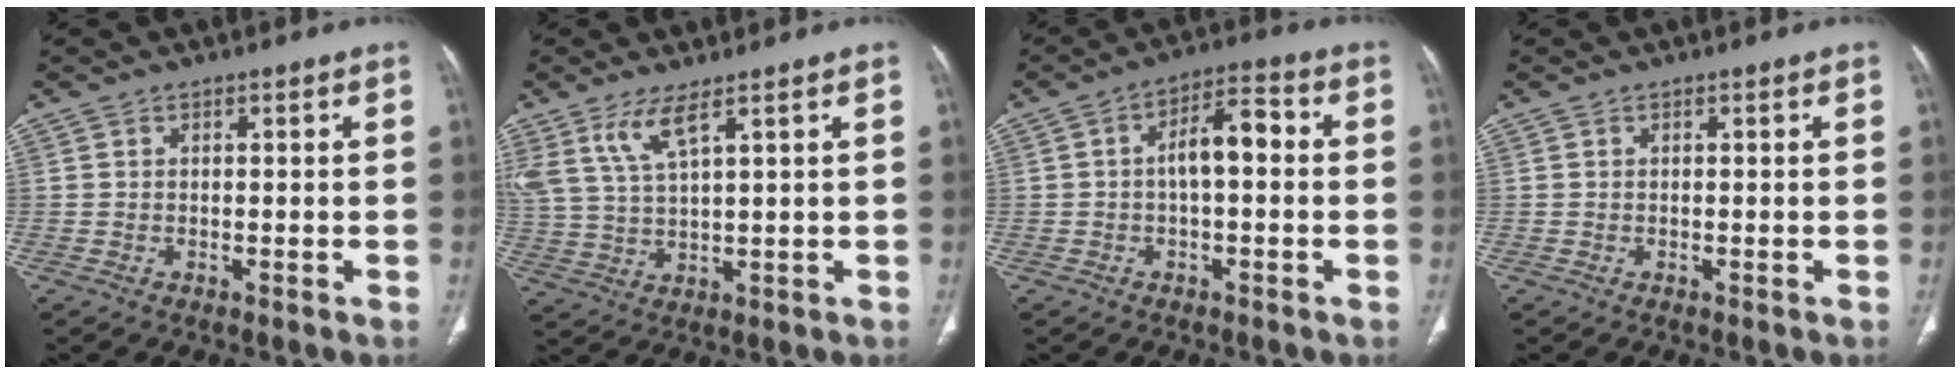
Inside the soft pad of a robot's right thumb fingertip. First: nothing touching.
{"total": 6.9, "force": [4.3, 1.5, 5.2], "torque": [-0.122, -0.018, 0.100]}
{"total": 7.3, "force": [-0.1, 3.3, 6.5], "torque": [-0.103, 0.034, -0.010]}
{"total": 0.0}